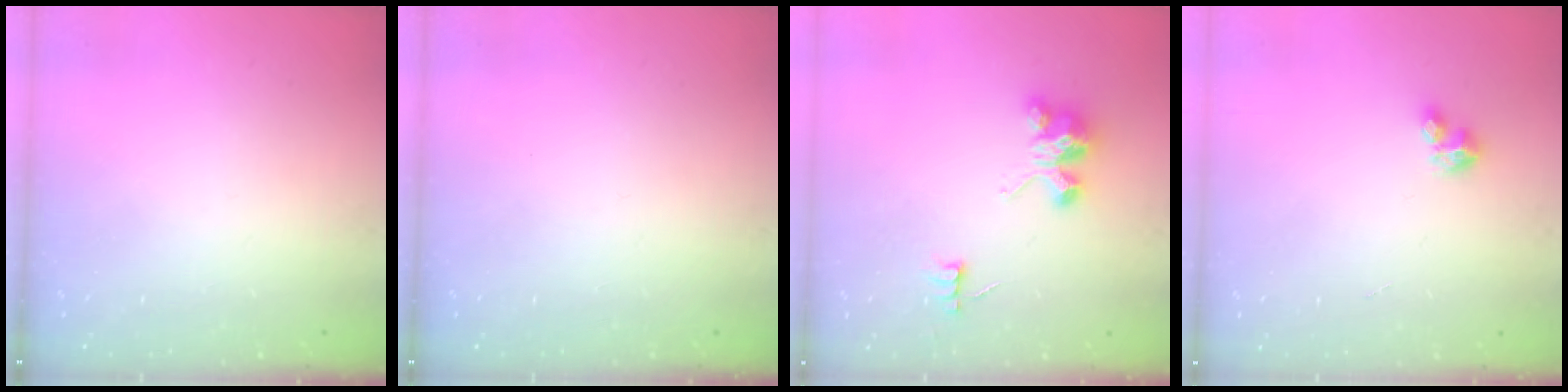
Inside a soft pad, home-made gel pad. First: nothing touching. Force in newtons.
{"total": 0.0}
{"total": 3.6, "press": 3.6, "slide": 0.0}
{"total": 2.8, "press": 2.8, "slide": 0.2}